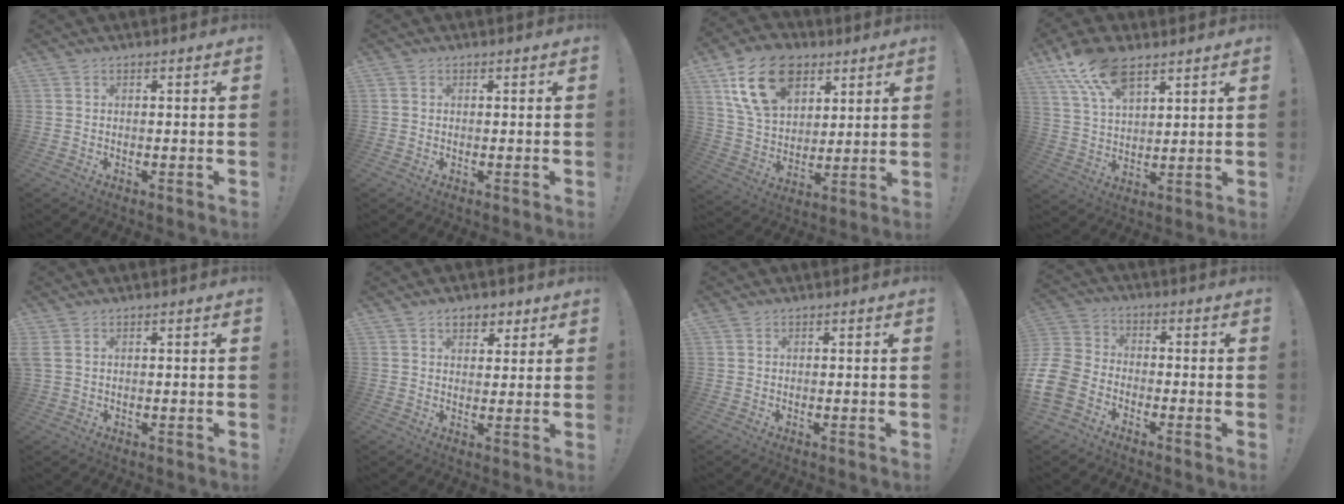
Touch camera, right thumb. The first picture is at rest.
{"total": 0.5, "force": [0.1, 0.5, 0.0], "torque": [-0.005, 0.004, 0.004]}
{"total": 18.6, "force": [8.6, 12.8, 10.5], "torque": [-0.170, -0.033, 0.163]}
{"total": 13.1, "force": [8.6, 6.3, 7.6], "torque": [-0.150, -0.030, 0.164]}
{"total": 2.0, "force": [0.8, 1.0, 1.6], "torque": [-0.036, 0.005, 0.018]}
{"total": 5.3, "force": [2.9, 3.8, 2.3], "torque": [-0.023, -0.009, 0.050]}
{"total": 0.0}
{"total": 10.9, "force": [-6.6, 7.3, 4.7], "torque": [-0.113, 0.043, -0.123]}